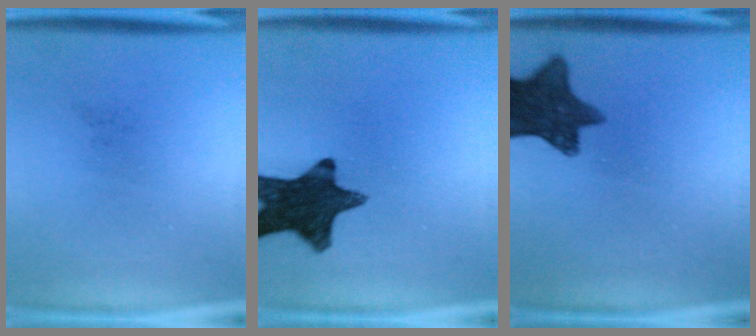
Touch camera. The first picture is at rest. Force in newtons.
{"total": 14.8}
{"total": 10.9}